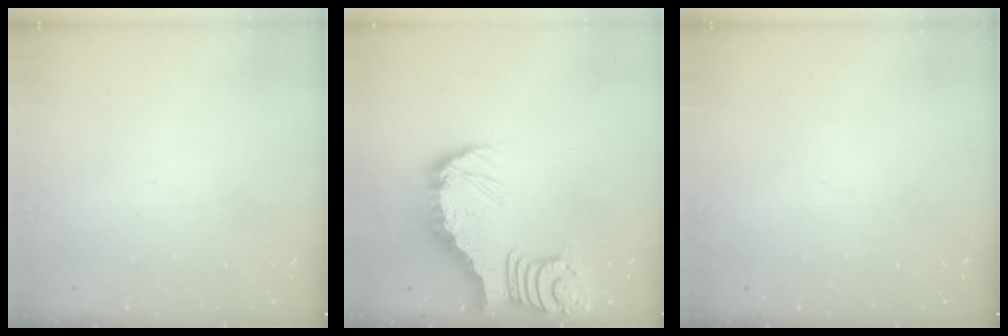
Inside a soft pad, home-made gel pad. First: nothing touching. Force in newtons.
{"total": 7.1, "press": 7.1, "slide": 0.9}
{"total": 0.0}